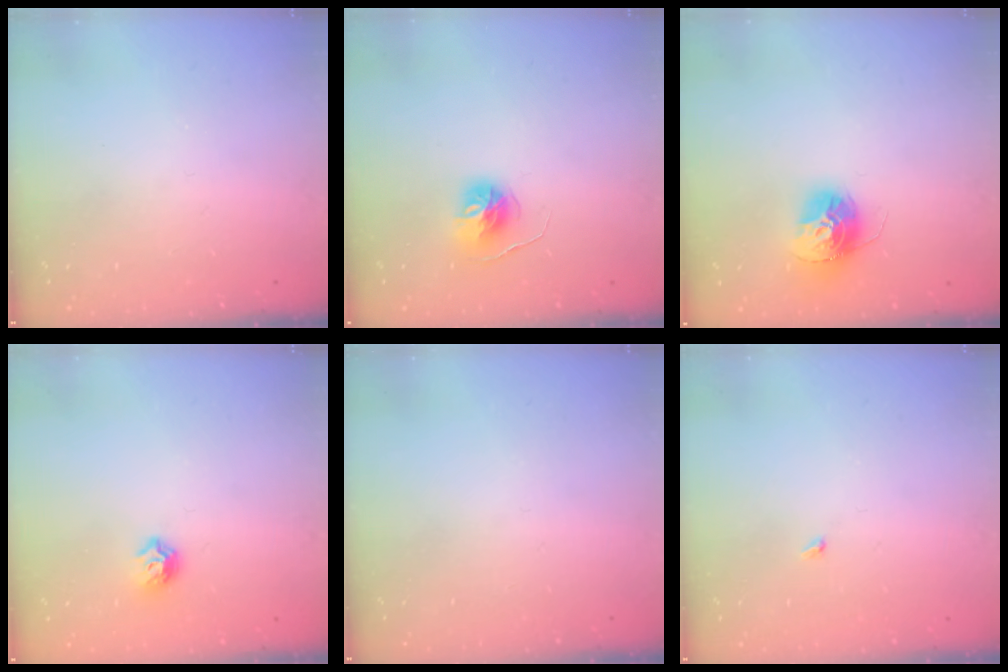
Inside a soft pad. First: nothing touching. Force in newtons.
{"total": 6.4, "press": 6.4, "slide": 0.6}
{"total": 13.1, "press": 13.0, "slide": 1.1}
{"total": 6.0, "press": 5.9, "slide": 0.8}
{"total": 0.0}
{"total": 1.9, "press": 1.9, "slide": 0.3}